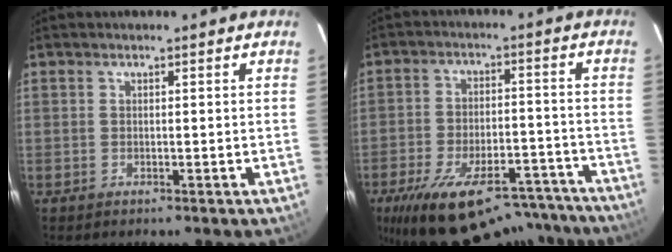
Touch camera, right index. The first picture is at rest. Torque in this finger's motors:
{"motor_torque": [1.80, -0.34, 0.87, 0.21]}